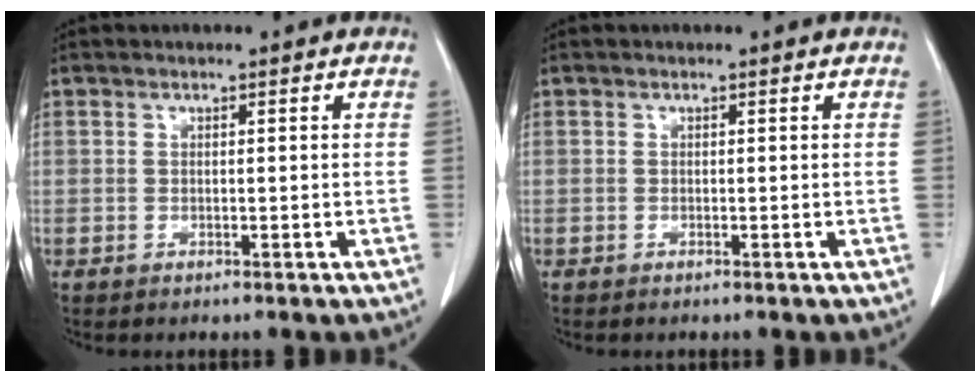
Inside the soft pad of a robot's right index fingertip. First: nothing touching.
{"total": 0.0}